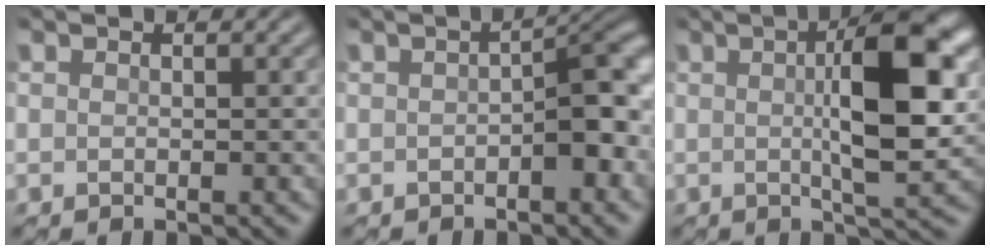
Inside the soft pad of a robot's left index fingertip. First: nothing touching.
{"total": 5.8, "force": [-1.0, 2.4, 5.2], "torque": [-0.069, 0.008, -0.015]}
{"total": 8.5, "force": [1.4, 2.2, 8.1], "torque": [-0.128, 0.012, 0.019]}